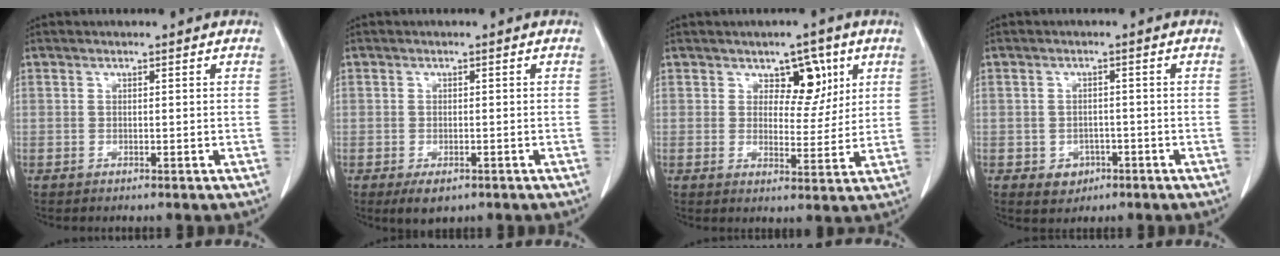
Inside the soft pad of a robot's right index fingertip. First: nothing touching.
{"total": 3.0, "force": [-1.7, 1.8, 1.8], "torque": [-0.028, -0.003, -0.018]}
{"total": 5.8, "force": [2.8, 3.4, 3.7], "torque": [-0.040, 0.003, 0.042]}
{"total": 3.2, "force": [-1.3, 2.7, 1.2], "torque": [-0.010, 0.006, -0.006]}